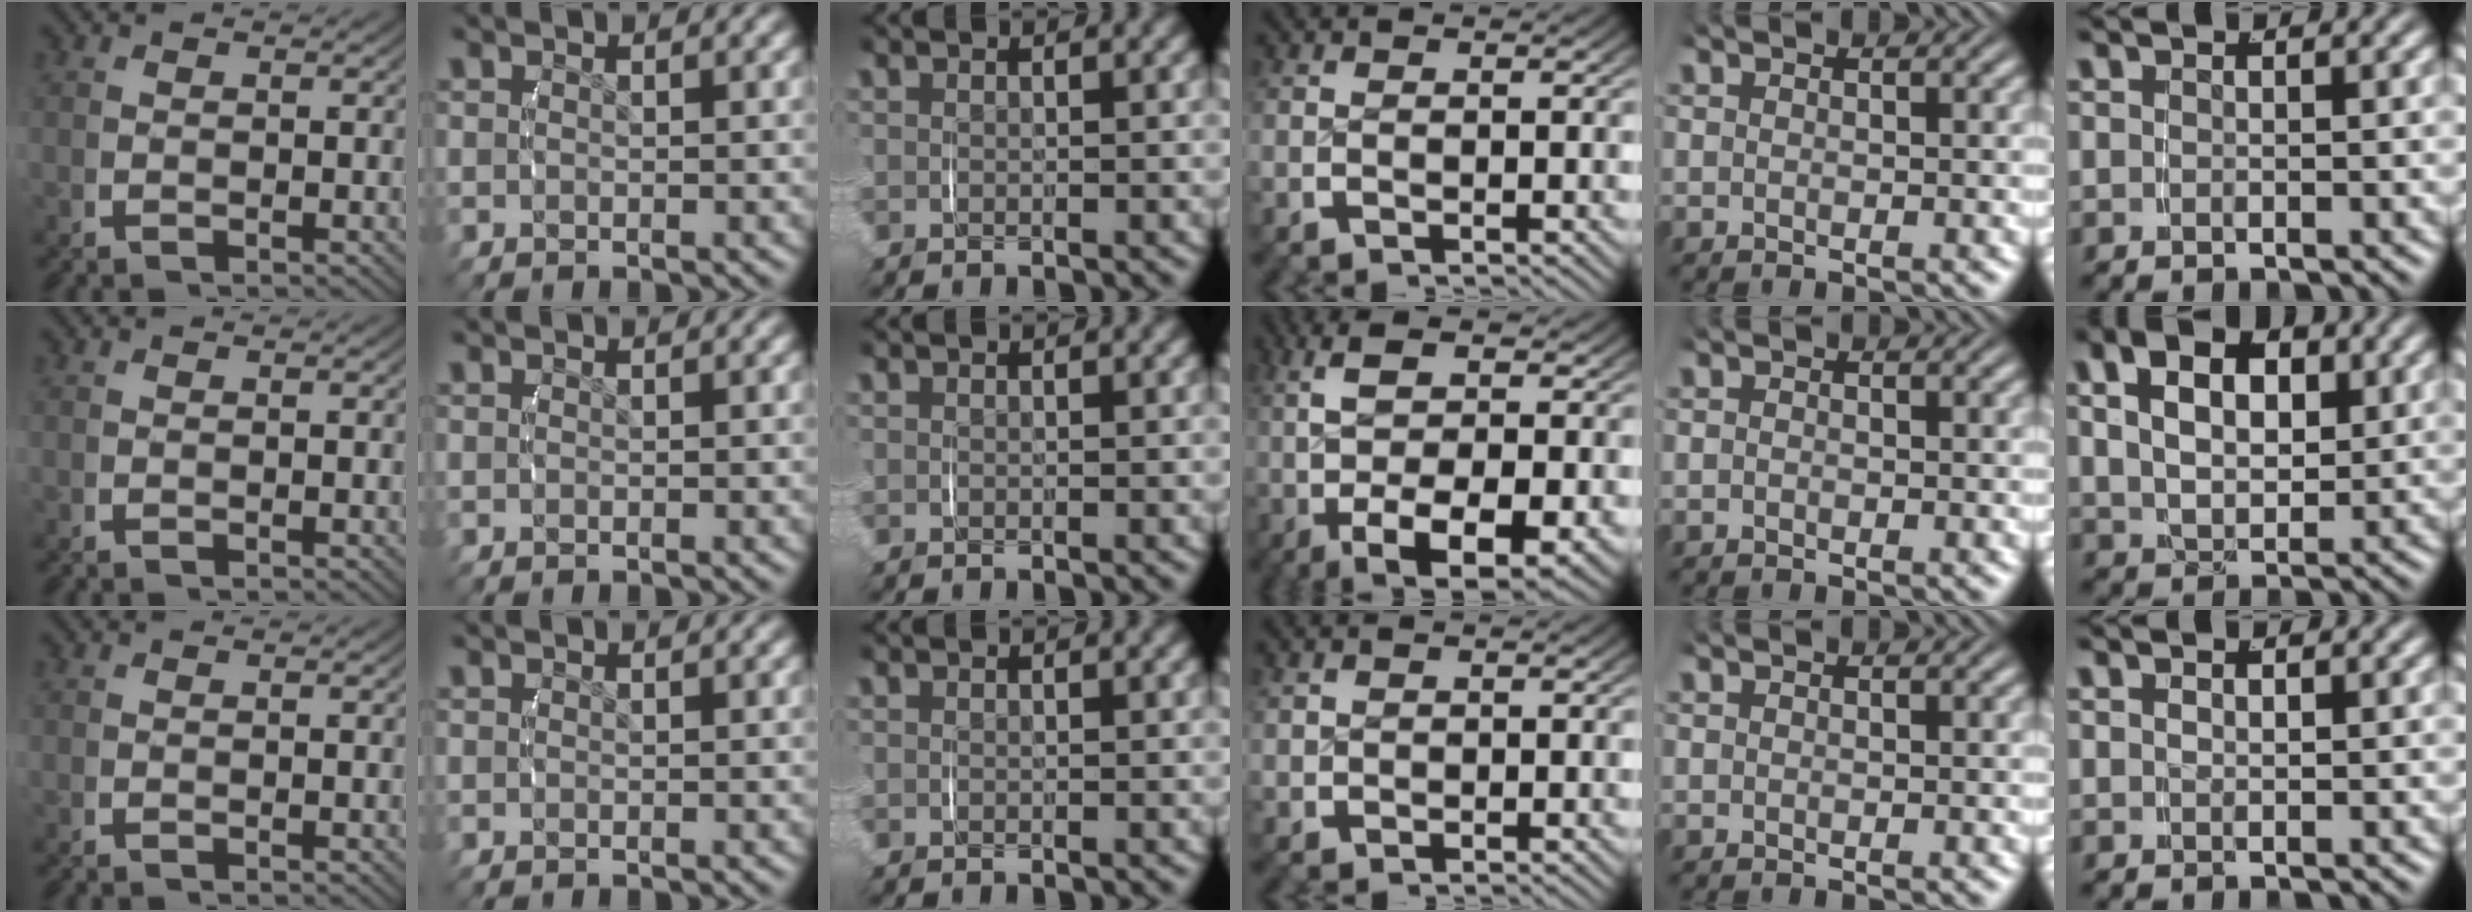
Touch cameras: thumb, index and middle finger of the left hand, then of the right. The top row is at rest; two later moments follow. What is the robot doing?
{"motion": "lift_and_place", "object": "scarf"}